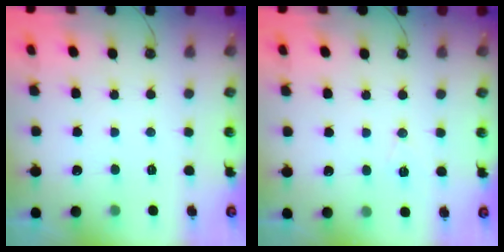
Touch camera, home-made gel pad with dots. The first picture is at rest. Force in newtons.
{"total": 6.4, "press": 4.7, "slide": 4.4}